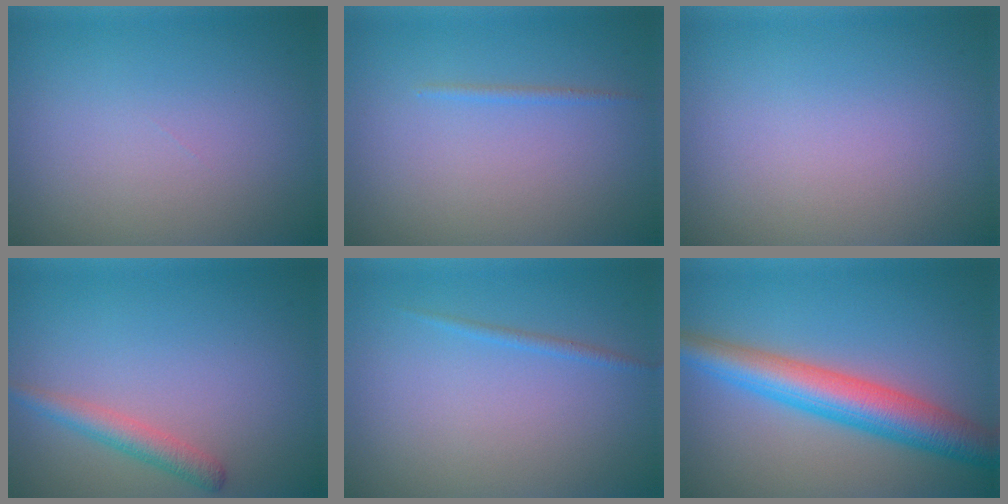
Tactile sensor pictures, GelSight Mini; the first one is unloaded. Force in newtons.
{"total": 0.6, "press": 0.6, "slide": 0.1}
{"total": 0.0}
{"total": 2.2, "press": 2.2, "slide": 0.1}
{"total": 0.7, "press": 0.7, "slide": 0.1}
{"total": 6.7, "press": 6.7, "slide": 0.3}